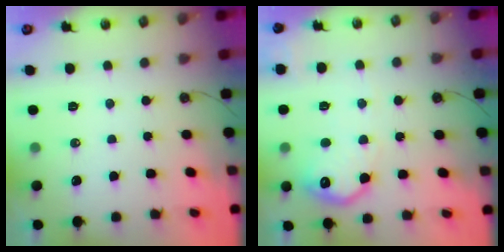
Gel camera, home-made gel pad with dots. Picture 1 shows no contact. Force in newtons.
{"total": 13.3, "press": 13.3, "slide": 0.7}